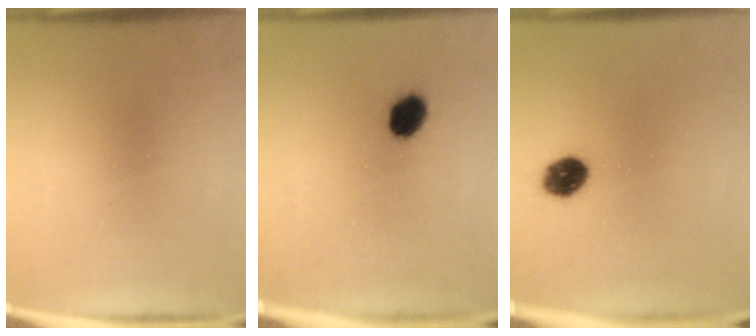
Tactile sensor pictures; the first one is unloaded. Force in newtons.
{"total": 5.1}
{"total": 6.0}